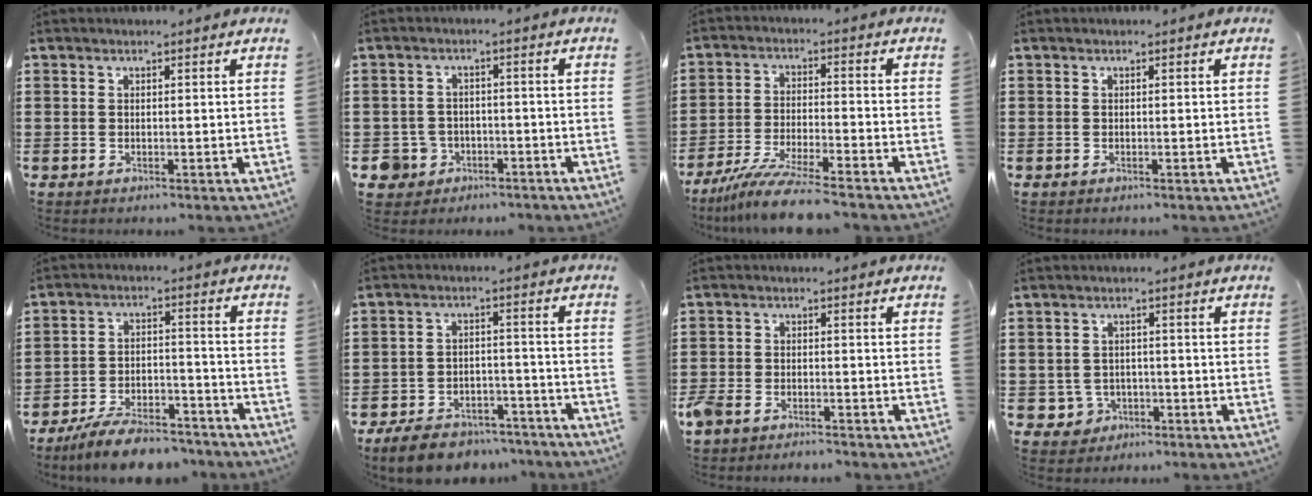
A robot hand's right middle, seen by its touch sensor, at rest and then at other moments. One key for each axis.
{"total": 3.9, "fx": -2.3, "fy": 3.1, "fz": 0.4, "tx": -0.031, "ty": 0.002, "tz": -0.052}
{"total": 8.2, "fx": -7.0, "fy": 0.1, "fz": 4.1, "tx": -0.084, "ty": -0.008, "tz": -0.134}
{"total": 0.0}
{"total": 8.1, "fx": -7.5, "fy": 1.4, "fz": 2.5, "tx": -0.040, "ty": 0.019, "tz": -0.143}
{"total": 7.0, "fx": -6.5, "fy": 1.6, "fz": 1.9, "tx": -0.035, "ty": 0.017, "tz": -0.127}
{"total": 3.3, "fx": -3.1, "fy": 1.1, "fz": 0.7, "tx": -0.036, "ty": -0.003, "tz": -0.070}
{"total": 2.6, "fx": -1.4, "fy": 2.1, "fz": 0.6, "tx": -0.020, "ty": 0.002, "tz": -0.032}